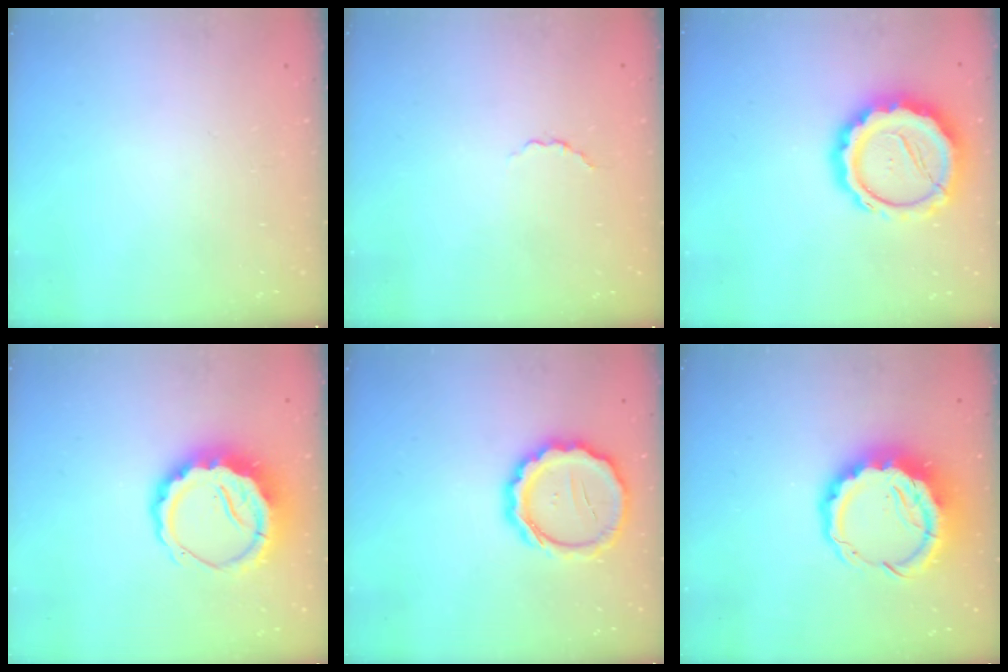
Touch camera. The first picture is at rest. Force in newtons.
{"total": 1.8, "press": 1.6, "slide": 0.8}
{"total": 16.7, "press": 16.5, "slide": 2.9}
{"total": 9.5, "press": 9.2, "slide": 2.2}
{"total": 14.7, "press": 14.4, "slide": 3.1}
{"total": 12.5, "press": 12.2, "slide": 3.1}